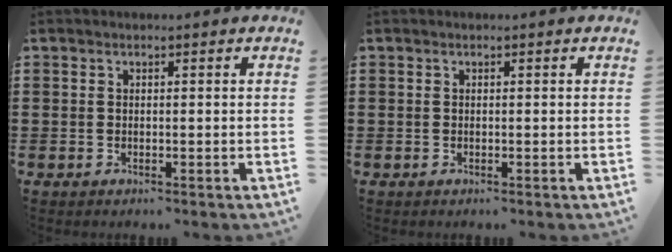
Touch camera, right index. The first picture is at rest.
{"total": 0.0}